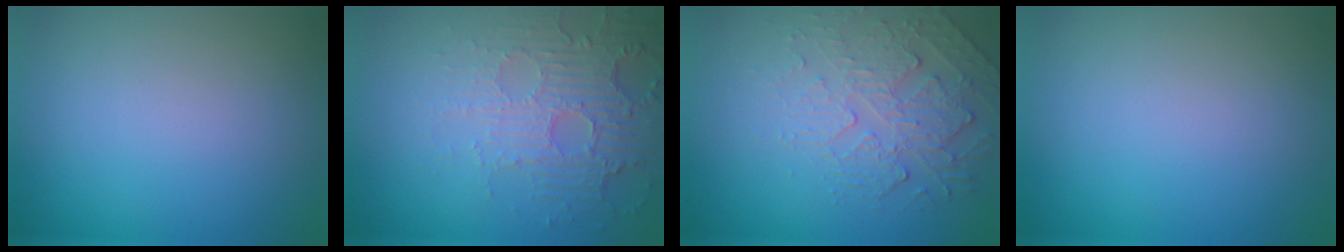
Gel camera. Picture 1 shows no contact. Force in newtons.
{"total": 5.5, "press": 3.7, "slide": 4.0}
{"total": 2.7, "press": 2.1, "slide": 1.7}
{"total": 0.0}